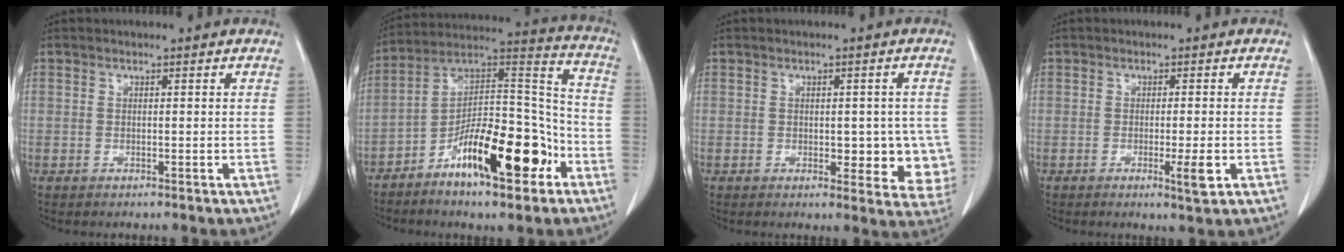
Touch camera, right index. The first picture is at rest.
{"total": 17.7, "force": [-8.7, 5.0, 14.6], "torque": [-0.232, 0.024, -0.137]}
{"total": 8.1, "force": [-0.9, 3.8, 7.0], "torque": [-0.065, -0.001, -0.005]}
{"total": 3.2, "force": [-1.1, 0.2, 3.0], "torque": [-0.042, -0.005, -0.015]}